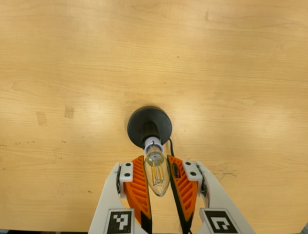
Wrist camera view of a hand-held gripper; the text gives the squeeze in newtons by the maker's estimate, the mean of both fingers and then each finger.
{"total": 12.8, "left": 13.6, "right": 12.1}